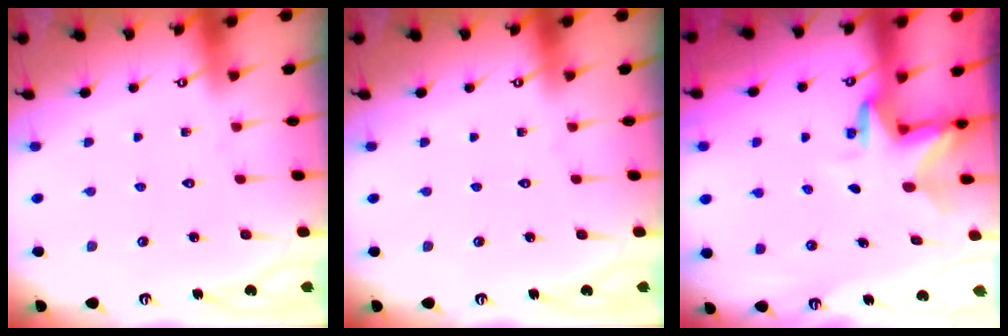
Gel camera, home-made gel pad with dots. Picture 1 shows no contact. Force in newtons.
{"total": 0.0}
{"total": 2.8, "press": 2.8, "slide": 0.1}